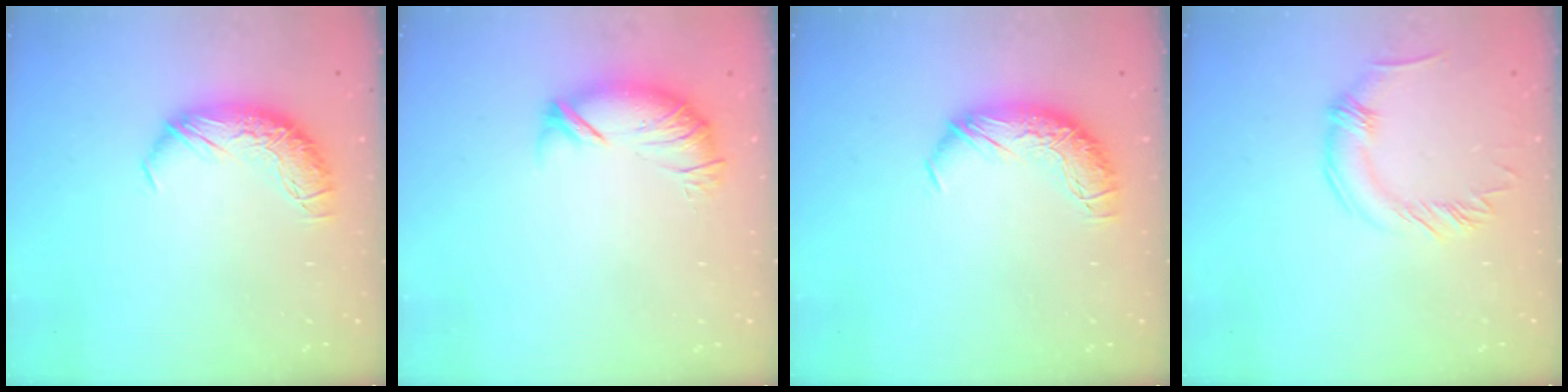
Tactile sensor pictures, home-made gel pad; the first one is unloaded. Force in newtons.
{"total": 3.8, "press": 3.4, "slide": 1.8}
{"total": 0.0}
{"total": 0.0}